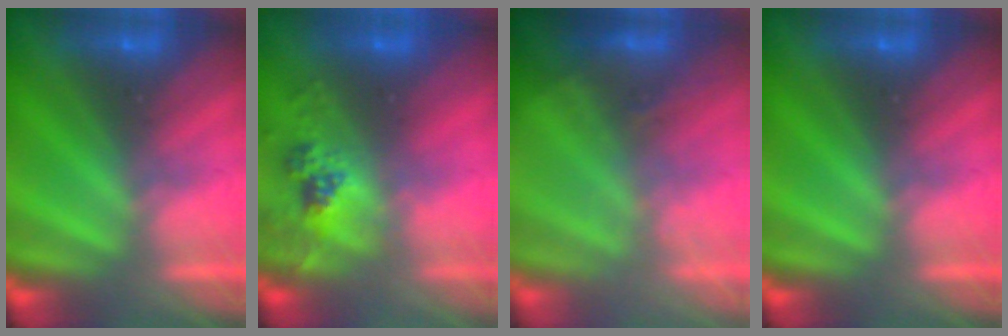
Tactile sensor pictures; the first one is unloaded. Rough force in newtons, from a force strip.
{"total": 2.4}
{"total": 2.7}
{"total": 0.0}